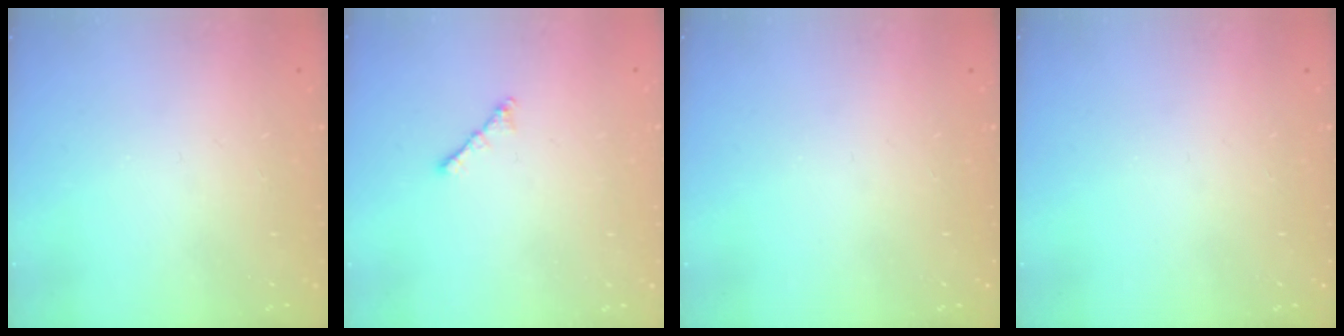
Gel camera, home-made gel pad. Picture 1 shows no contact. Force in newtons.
{"total": 2.1, "press": 2.0, "slide": 0.6}
{"total": 0.0}
{"total": 0.0}